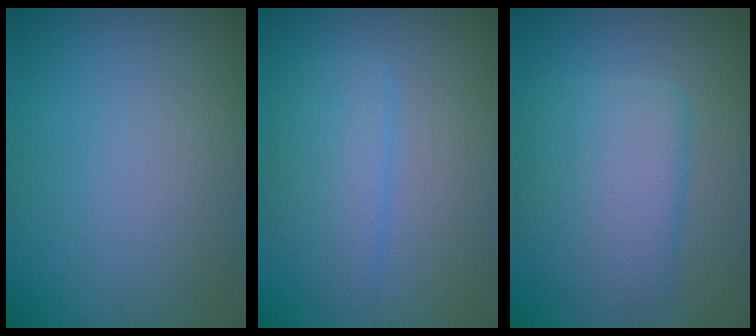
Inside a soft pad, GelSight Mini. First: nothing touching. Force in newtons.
{"total": 3.0, "press": 3.0, "slide": 0.2}
{"total": 5.5, "press": 5.5, "slide": 0.5}